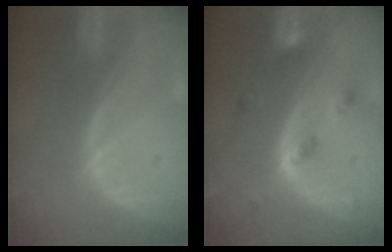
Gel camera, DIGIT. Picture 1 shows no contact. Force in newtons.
{"total": 4.4, "press": 4.1, "slide": 1.7}